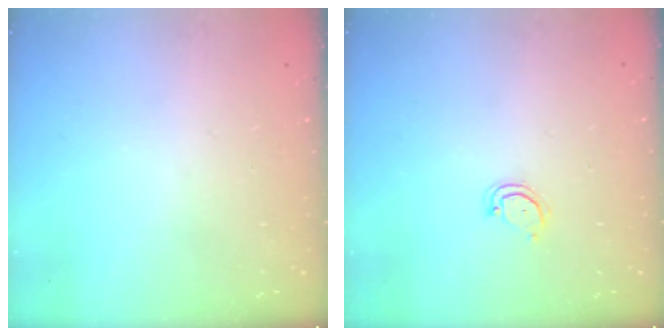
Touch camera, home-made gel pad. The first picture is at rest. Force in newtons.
{"total": 3.2, "press": 3.2, "slide": 0.2}